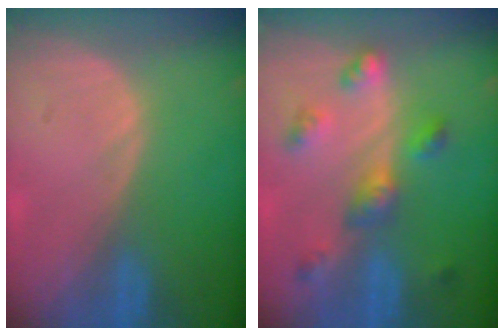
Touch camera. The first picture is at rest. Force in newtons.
{"total": 6.0, "press": 5.8, "slide": 1.7}